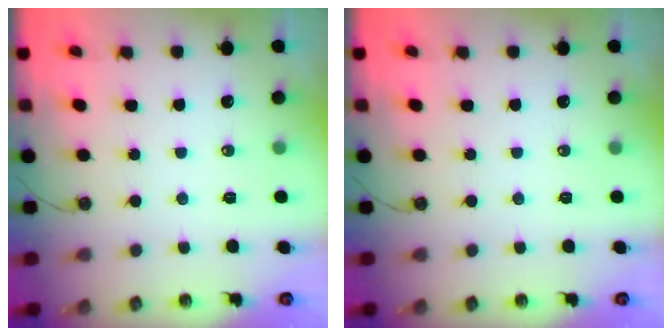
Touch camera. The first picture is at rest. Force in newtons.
{"total": 0.0}